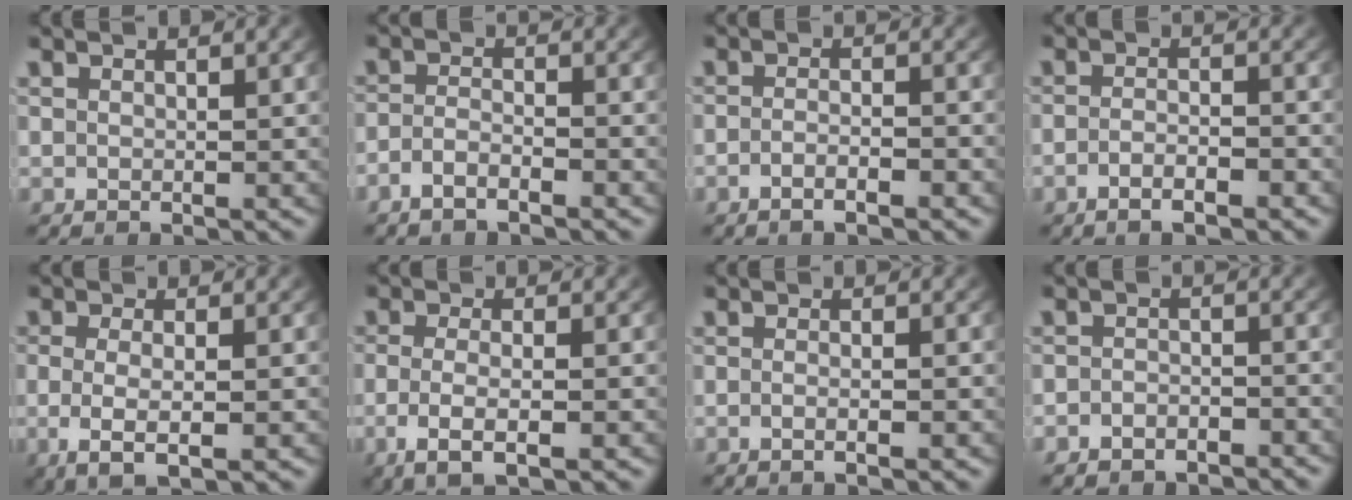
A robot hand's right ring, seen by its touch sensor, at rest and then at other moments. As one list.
[{"total": 2.4, "force": [-2.1, 0.7, 1.0], "torque": [-0.022, -0.004, -0.038]}, {"total": 2.5, "force": [-2.1, 0.2, 1.5], "torque": [-0.027, -0.005, -0.036]}, {"total": 2.9, "force": [-2.4, 0.4, 1.6], "torque": [-0.024, -0.005, -0.040]}, {"total": 4.2, "force": [-1.0, 1.5, 3.8], "torque": [-0.079, -0.016, -0.004]}, {"total": 3.9, "force": [-1.5, 1.2, 3.4], "torque": [-0.075, -0.015, -0.015]}, {"total": 1.4, "force": [-0.9, -0.2, 1.1], "torque": [-0.024, -0.003, -0.015]}, {"total": 2.6, "force": [-2.4, 1.1, 0.1], "torque": [-0.003, -0.009, -0.038]}]